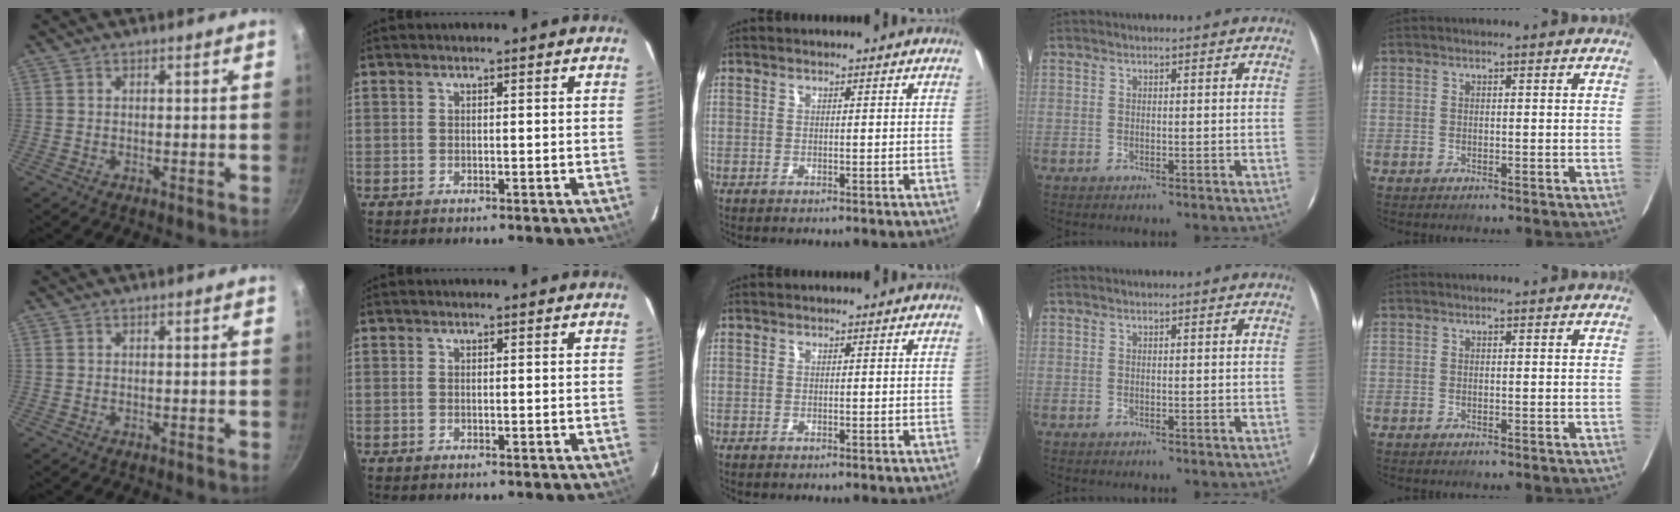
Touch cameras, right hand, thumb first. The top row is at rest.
{}